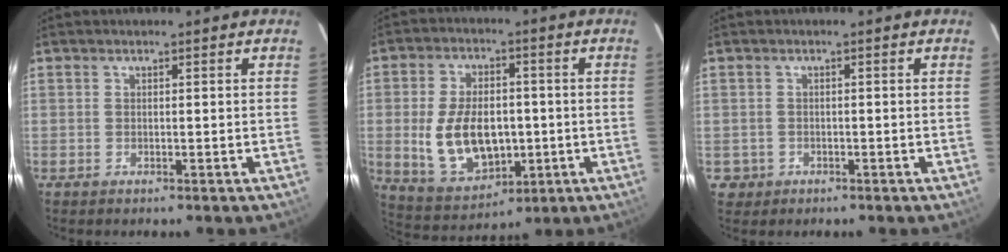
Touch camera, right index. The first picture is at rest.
{"total": 14.0, "force": [-1.5, 8.9, 10.7], "torque": [-0.223, -0.006, -0.004]}
{"total": 2.7, "force": [-0.7, 2.6, 0.3], "torque": [-0.011, 0.003, -0.004]}